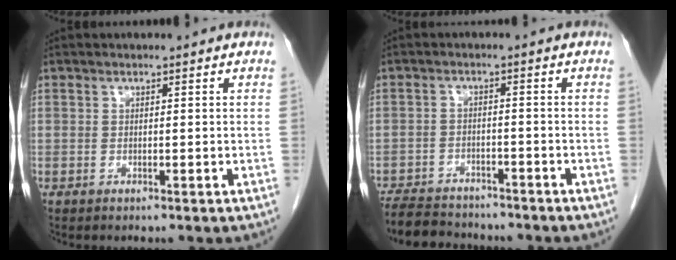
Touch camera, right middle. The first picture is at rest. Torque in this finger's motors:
{"motor_torque": [0.83, -0.75, 0.04, 0.04]}